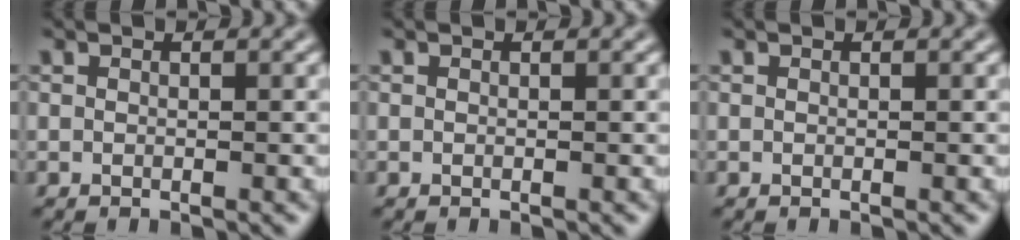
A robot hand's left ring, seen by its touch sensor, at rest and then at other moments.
{"total": 0.0}
{"total": 0.0}